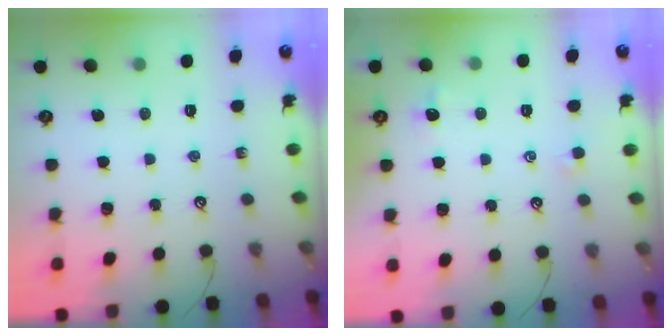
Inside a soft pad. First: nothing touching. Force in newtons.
{"total": 1.1, "press": 1.0, "slide": 0.5}